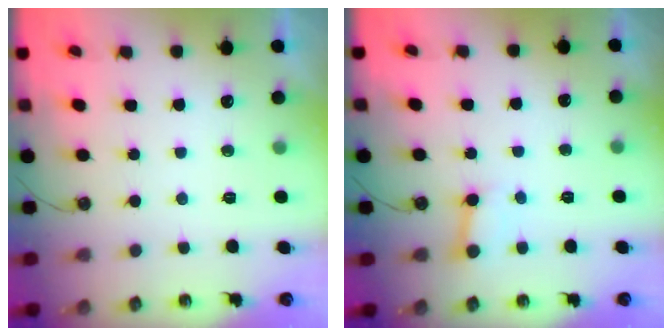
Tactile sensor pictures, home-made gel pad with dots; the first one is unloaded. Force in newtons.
{"total": 3.3, "press": 3.3, "slide": 0.2}